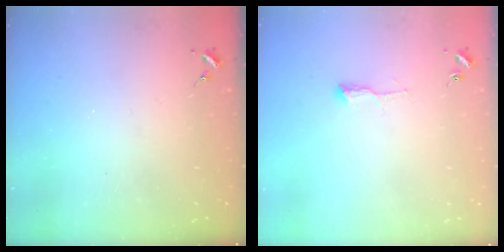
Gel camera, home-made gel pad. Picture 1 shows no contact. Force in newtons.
{"total": 4.5, "press": 4.4, "slide": 0.7}